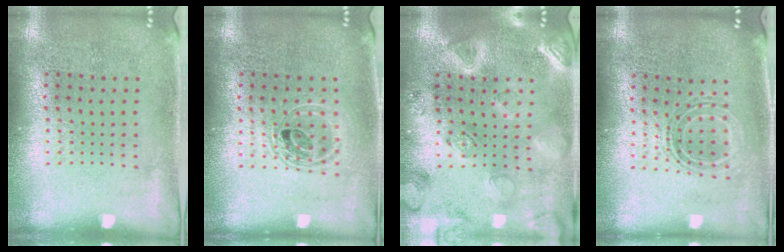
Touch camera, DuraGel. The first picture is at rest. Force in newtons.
{"total": 1.7, "press": 1.4, "slide": 0.9}
{"total": 3.0, "press": 2.9, "slide": 0.8}
{"total": 0.7, "press": 0.6, "slide": 0.3}